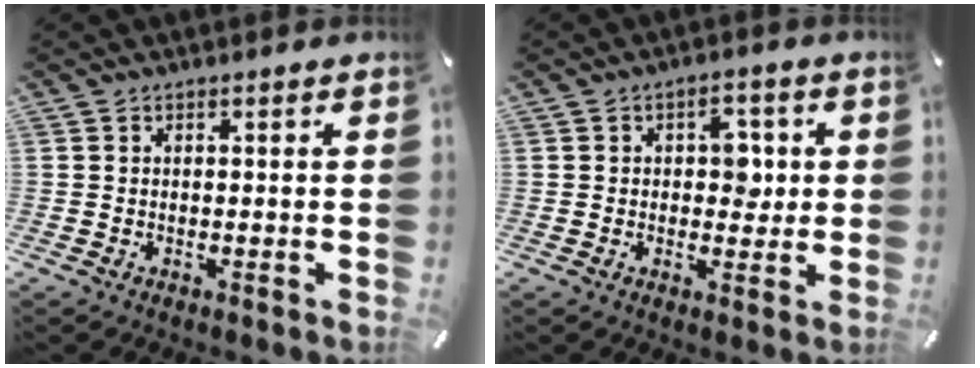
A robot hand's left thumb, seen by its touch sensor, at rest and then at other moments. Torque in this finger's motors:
{"motor_torque": [1.11, 1.34, 0.59, -0.82, 0.03]}